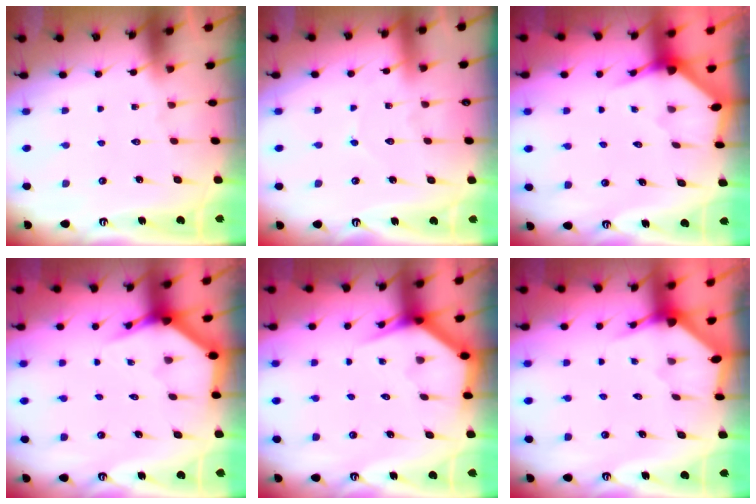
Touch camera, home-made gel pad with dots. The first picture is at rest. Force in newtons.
{"total": 4.4, "press": 4.4, "slide": 0.0}
{"total": 2.8, "press": 2.8, "slide": 0.3}
{"total": 3.8, "press": 3.8, "slide": 0.2}
{"total": 3.6, "press": 3.6, "slide": 0.3}
{"total": 2.8, "press": 2.8, "slide": 0.3}